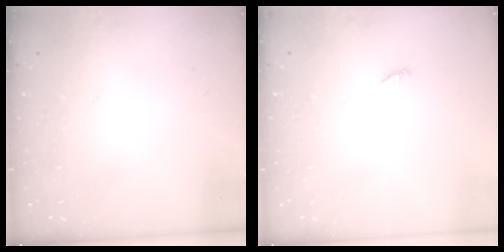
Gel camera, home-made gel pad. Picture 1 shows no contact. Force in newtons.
{"total": 2.3, "press": 2.3, "slide": 0.2}